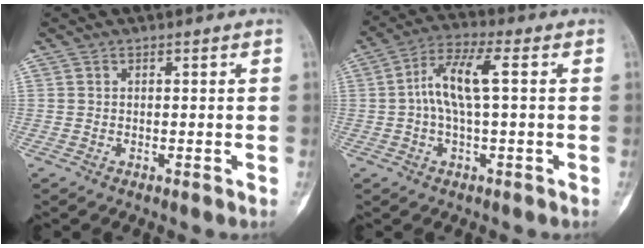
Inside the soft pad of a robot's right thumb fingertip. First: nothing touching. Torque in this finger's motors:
{"motor_torque": [0.13, 0.13, 0.58, -0.54, 0.09]}